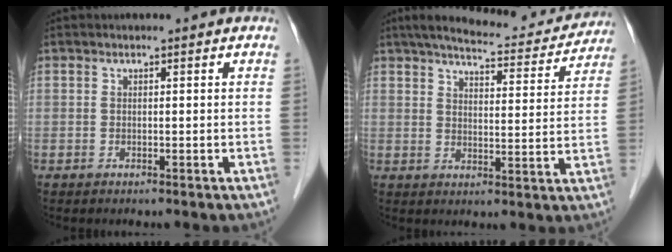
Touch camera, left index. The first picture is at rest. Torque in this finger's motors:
{"motor_torque": [0.93, -1.20, 0.13, 0.02]}